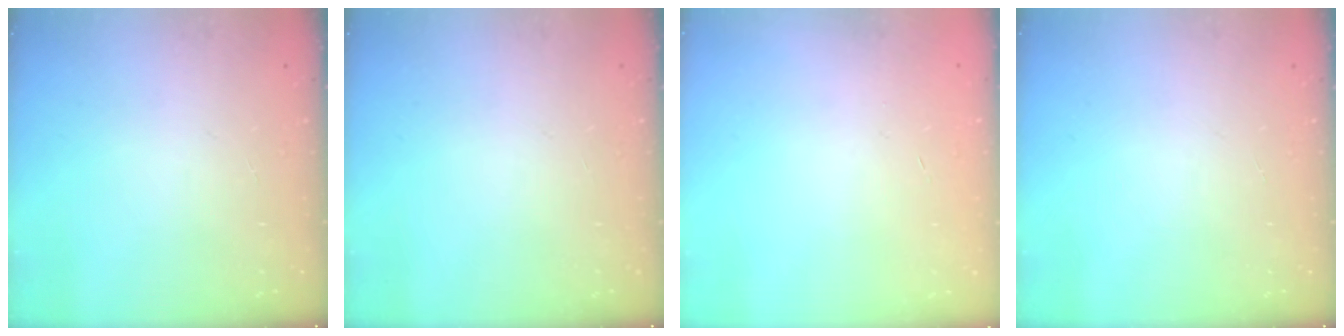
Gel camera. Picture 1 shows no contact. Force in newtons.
{"total": 0.0}
{"total": 0.6, "press": 0.5, "slide": 0.2}
{"total": 0.0}